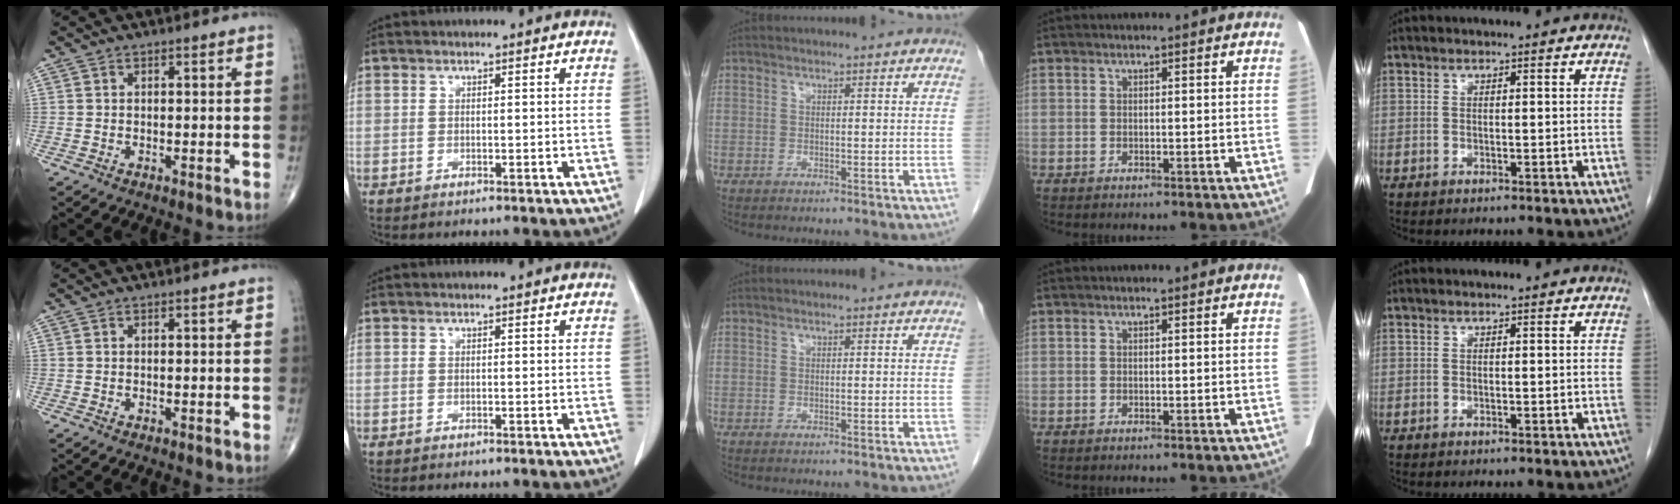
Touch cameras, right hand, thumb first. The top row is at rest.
{}